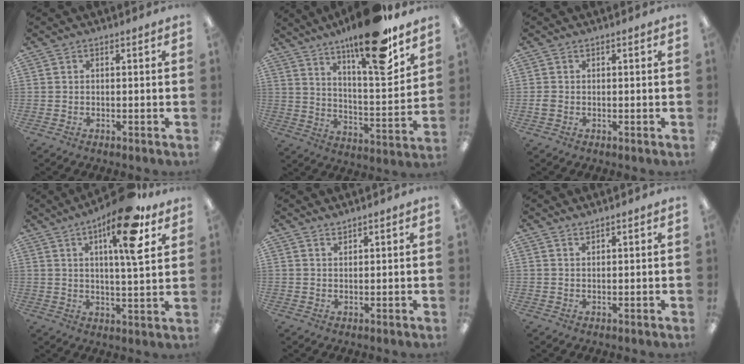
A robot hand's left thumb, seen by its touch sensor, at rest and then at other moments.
{"total": 19.2, "force": [14.4, 4.0, 12.1], "torque": [-0.187, -0.099, 0.231]}
{"total": 1.2, "force": [-0.2, 0.9, 0.7], "torque": [-0.013, 0.003, -0.005]}
{"total": 15.7, "force": [8.9, 3.9, 12.4], "torque": [-0.190, -0.033, 0.134]}
{"total": 1.5, "force": [1.5, 0.1, 0.2], "torque": [-0.005, -0.002, 0.028]}
{"total": 1.2, "force": [1.2, 0.1, 0.3], "torque": [-0.006, -0.001, 0.022]}